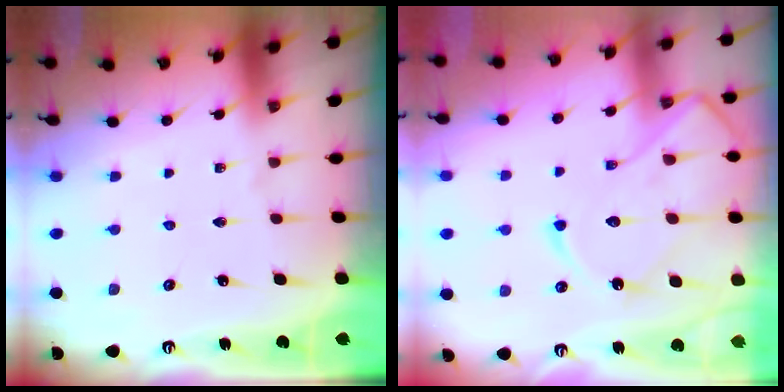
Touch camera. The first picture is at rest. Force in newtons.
{"total": 14.6, "press": 14.6, "slide": 1.5}